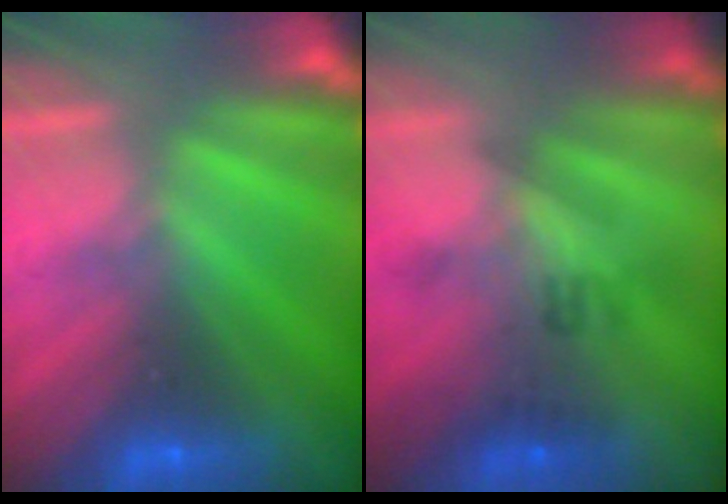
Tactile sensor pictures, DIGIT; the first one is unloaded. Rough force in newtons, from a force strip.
{"total": 2.3}